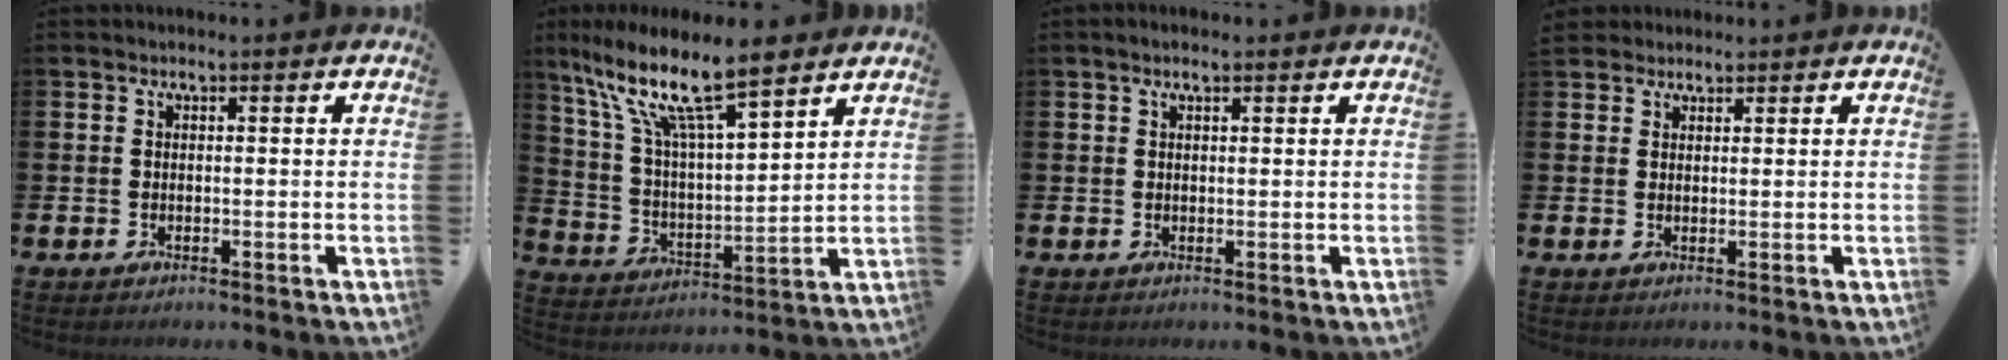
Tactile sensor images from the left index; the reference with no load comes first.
{"total": 12.1, "force": [9.2, 2.8, 7.3], "torque": [-0.169, -0.039, 0.156]}
{"total": 1.0, "force": [0.8, 0.1, 0.6], "torque": [-0.007, 0.000, 0.014]}
{"total": 2.4, "force": [2.1, 1.0, 0.0], "torque": [0.005, -0.004, 0.038]}